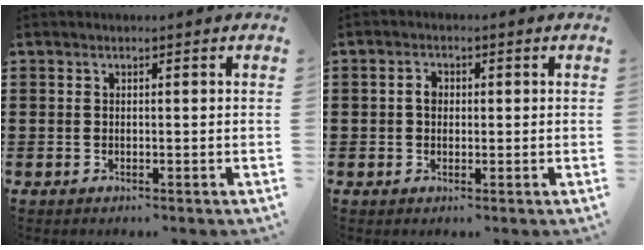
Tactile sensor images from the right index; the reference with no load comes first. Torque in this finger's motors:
{"motor_torque": [0.25, -0.21, 0.14, 0.05]}